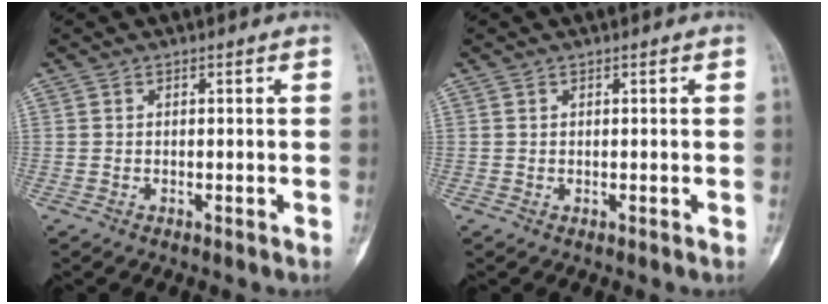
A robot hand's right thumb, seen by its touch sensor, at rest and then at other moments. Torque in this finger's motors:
{"motor_torque": [0.01, -0.02, 0.00, 0.00, 0.00]}